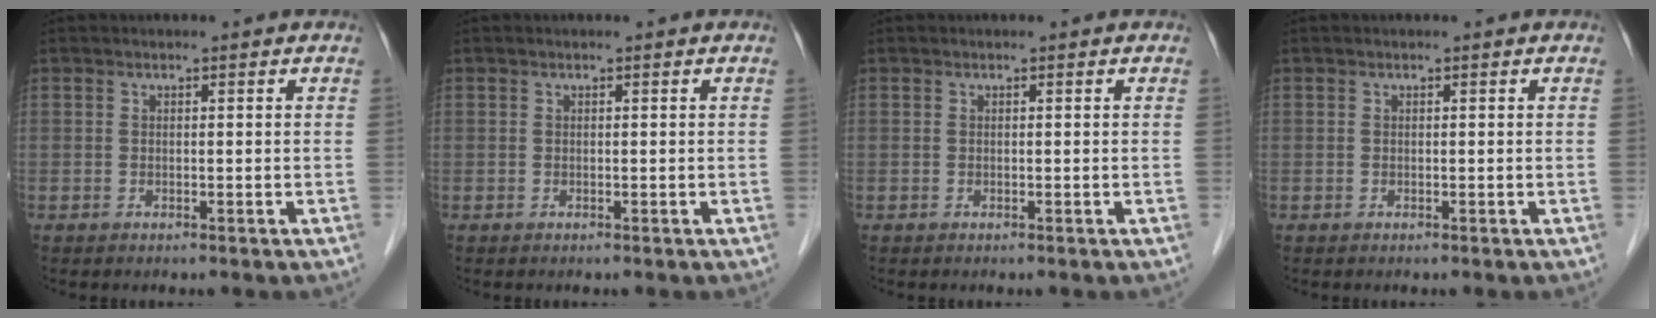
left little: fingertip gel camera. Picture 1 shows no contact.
{"total": 0.0}
{"total": 0.0}
{"total": 0.0}